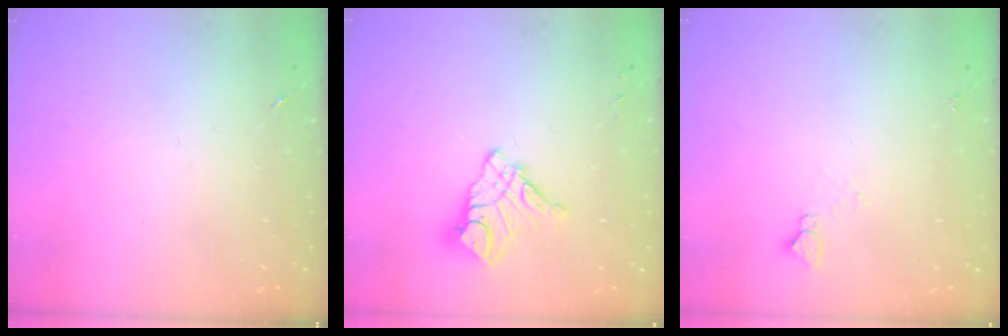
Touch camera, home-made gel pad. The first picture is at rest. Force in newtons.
{"total": 12.6, "press": 12.6, "slide": 1.2}
{"total": 3.1, "press": 3.1, "slide": 0.3}